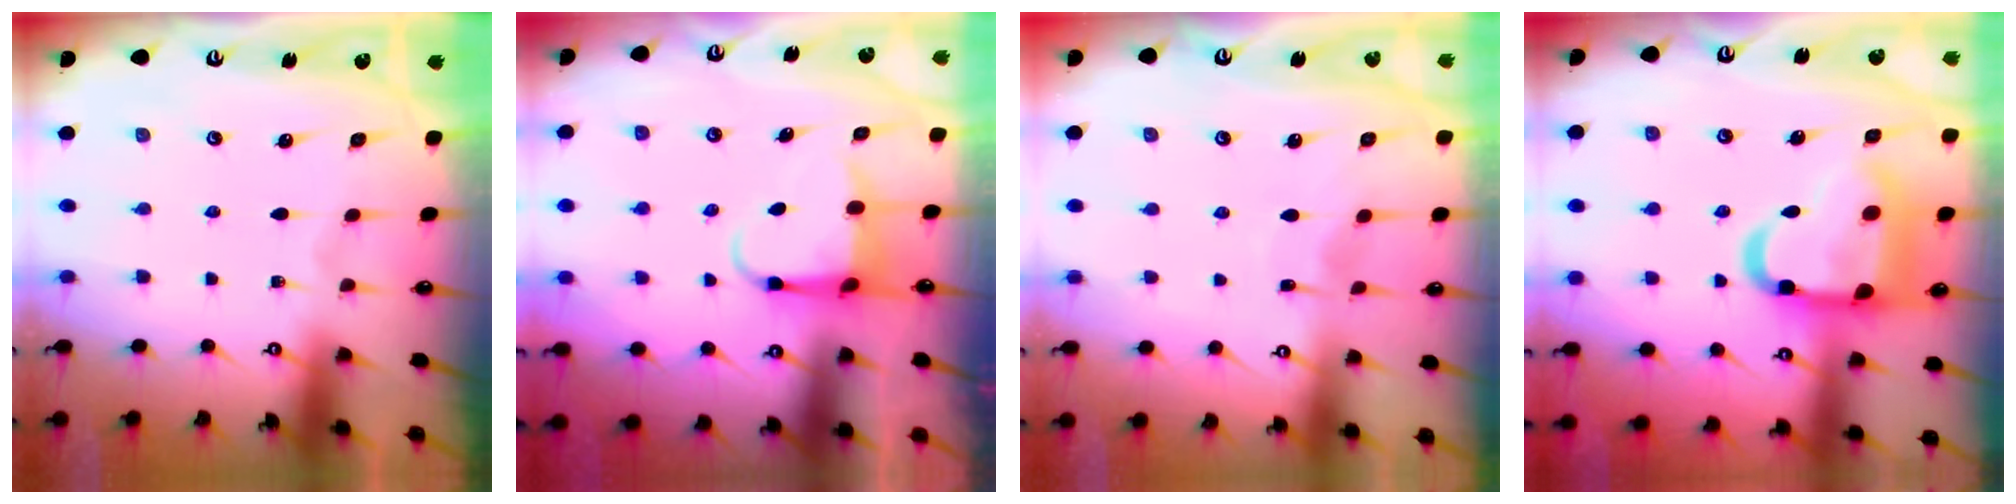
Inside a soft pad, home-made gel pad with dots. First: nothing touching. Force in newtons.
{"total": 4.0, "press": 4.0, "slide": 0.5}
{"total": 5.3, "press": 5.3, "slide": 0.5}
{"total": 18.0, "press": 17.9, "slide": 1.7}